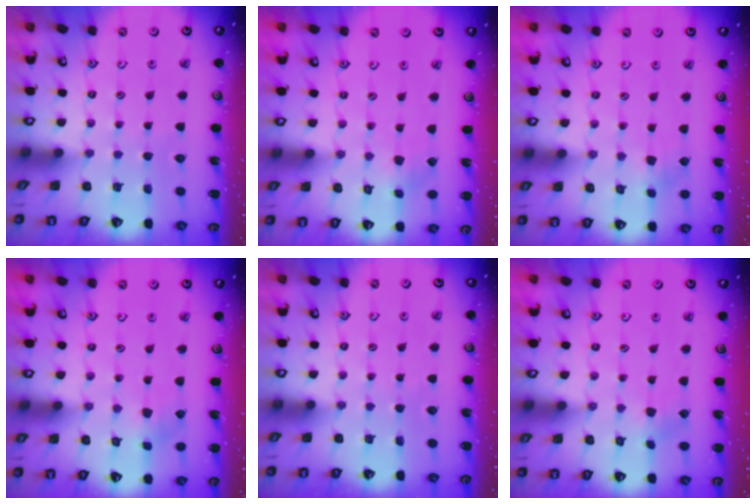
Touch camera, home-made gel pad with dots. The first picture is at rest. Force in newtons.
{"total": 1.8, "press": 1.8, "slide": 0.1}
{"total": 3.3, "press": 3.3, "slide": 0.3}
{"total": 2.3, "press": 2.3, "slide": 0.4}
{"total": 0.0}
{"total": 2.2, "press": 2.2, "slide": 0.3}